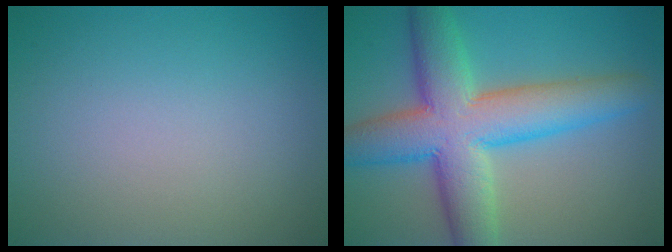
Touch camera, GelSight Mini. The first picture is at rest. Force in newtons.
{"total": 10.2, "press": 10.2, "slide": 0.3}